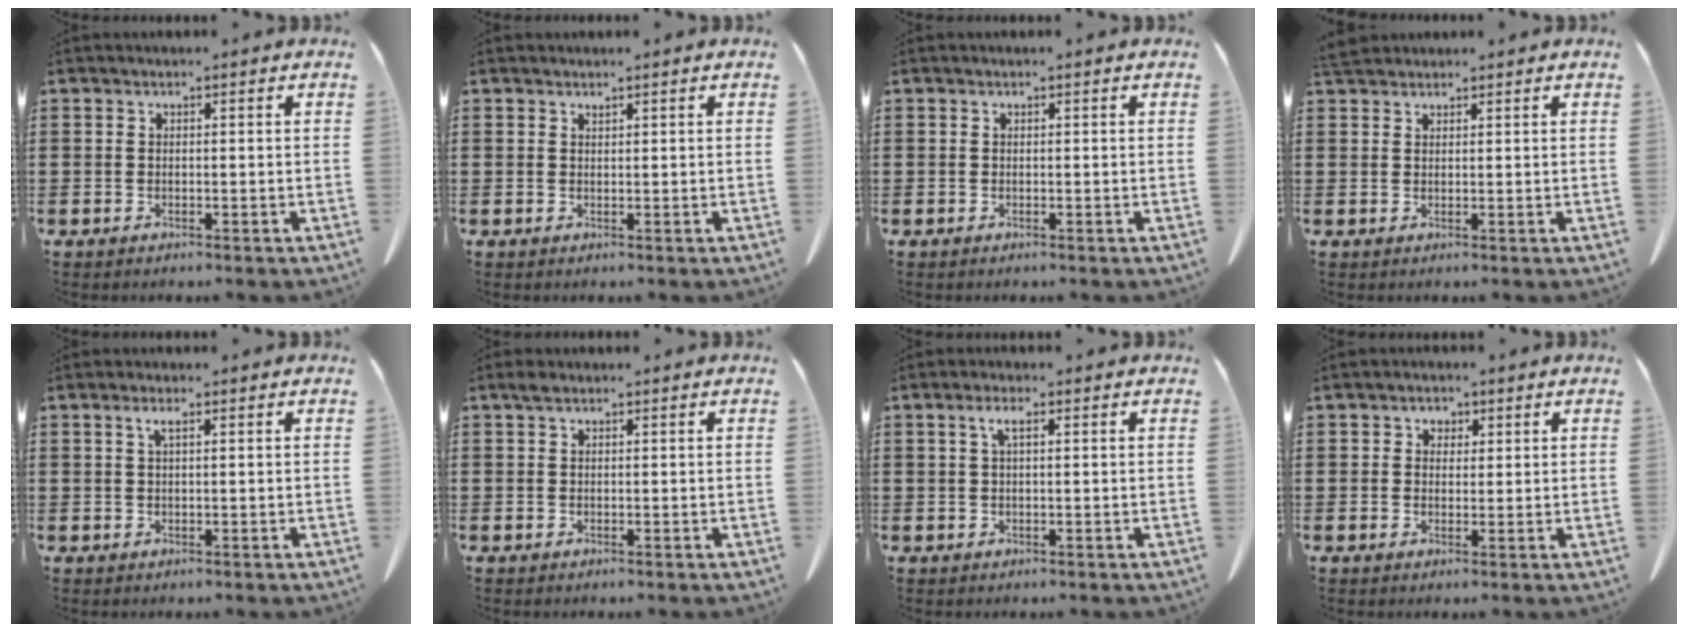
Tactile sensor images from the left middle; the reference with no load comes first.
{"total": 0.6, "force": [0.6, 0.0, 0.1], "torque": [-0.005, -0.003, 0.014]}
{"total": 0.0}
{"total": 2.6, "force": [2.4, 0.7, 0.8], "torque": [-0.024, 0.000, 0.048]}
{"total": 1.7, "force": [0.8, 0.3, 1.5], "torque": [-0.033, 0.002, 0.014]}
{"total": 1.0, "force": [0.5, 0.5, 0.7], "torque": [-0.017, 0.002, 0.011]}
{"total": 2.6, "force": [1.0, 0.7, 2.3], "torque": [-0.049, 0.007, 0.016]}
{"total": 1.8, "force": [0.9, 1.5, 0.4], "torque": [-0.007, 0.004, 0.015]}